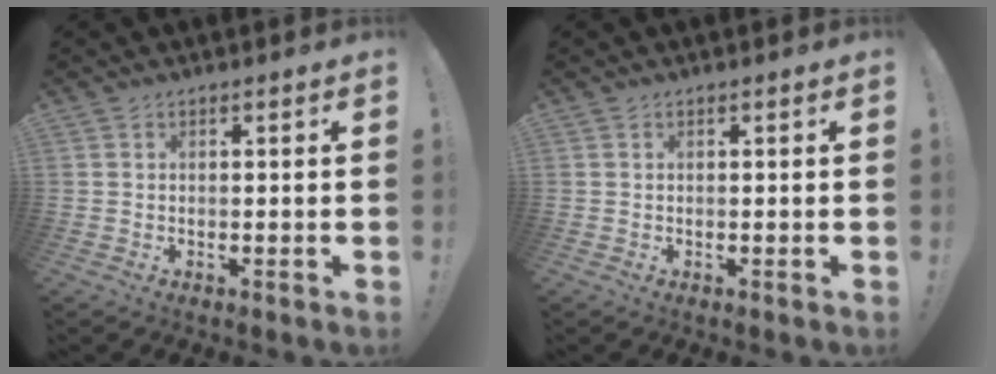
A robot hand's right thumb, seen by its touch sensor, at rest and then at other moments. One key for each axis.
{"total": 0.0}